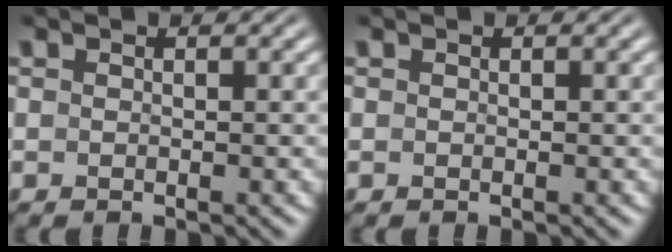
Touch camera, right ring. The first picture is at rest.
{"total": 0.0}